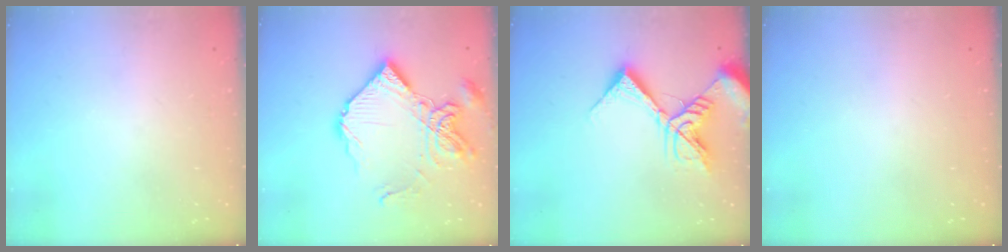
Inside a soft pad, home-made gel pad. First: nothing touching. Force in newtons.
{"total": 17.1, "press": 17.0, "slide": 1.8}
{"total": 13.4, "press": 13.3, "slide": 1.8}
{"total": 0.0}